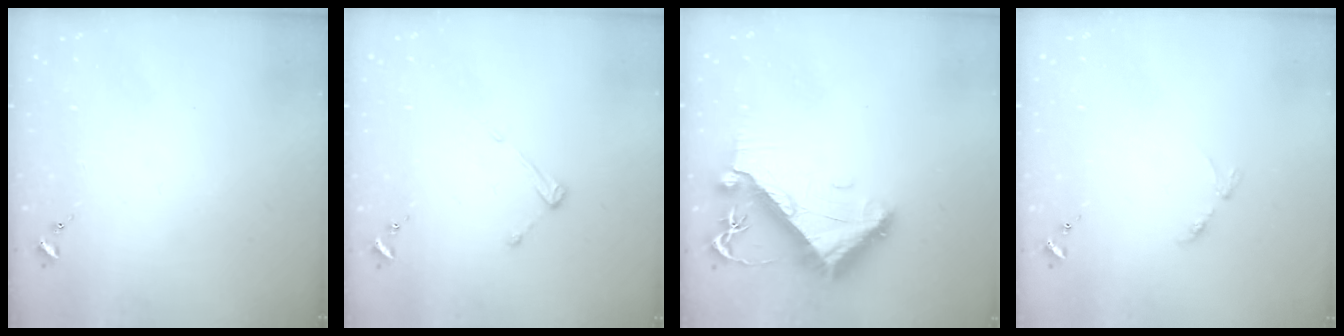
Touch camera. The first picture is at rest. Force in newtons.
{"total": 4.2, "press": 4.2, "slide": 0.3}
{"total": 11.0, "press": 10.9, "slide": 1.4}
{"total": 2.8, "press": 2.8, "slide": 0.5}